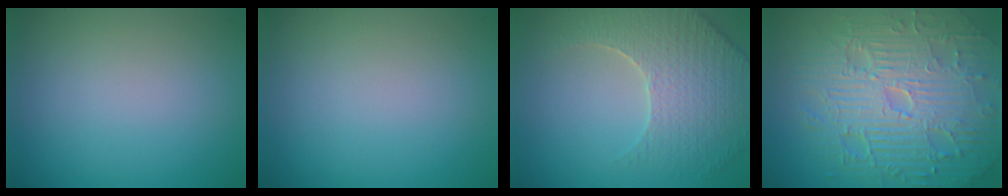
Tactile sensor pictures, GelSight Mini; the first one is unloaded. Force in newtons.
{"total": 0.0}
{"total": 5.2, "press": 4.7, "slide": 2.2}
{"total": 11.6, "press": 7.5, "slide": 8.9}